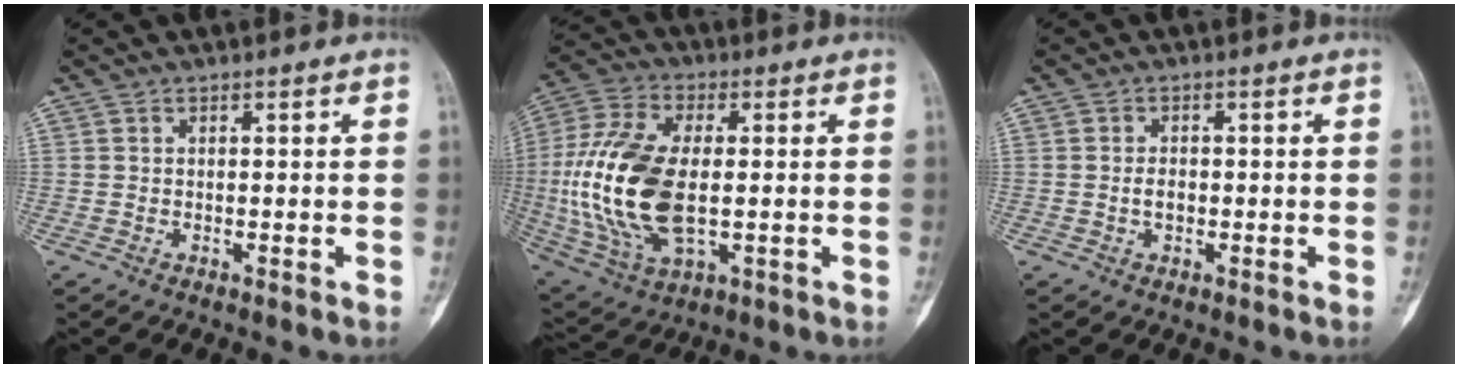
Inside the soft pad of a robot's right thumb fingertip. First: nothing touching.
{"total": 20.9, "force": [-0.8, 10.9, 17.8], "torque": [-0.386, -0.005, -0.007]}
{"total": 2.2, "force": [-0.3, 1.4, 1.6], "torque": [-0.026, 0.004, -0.006]}